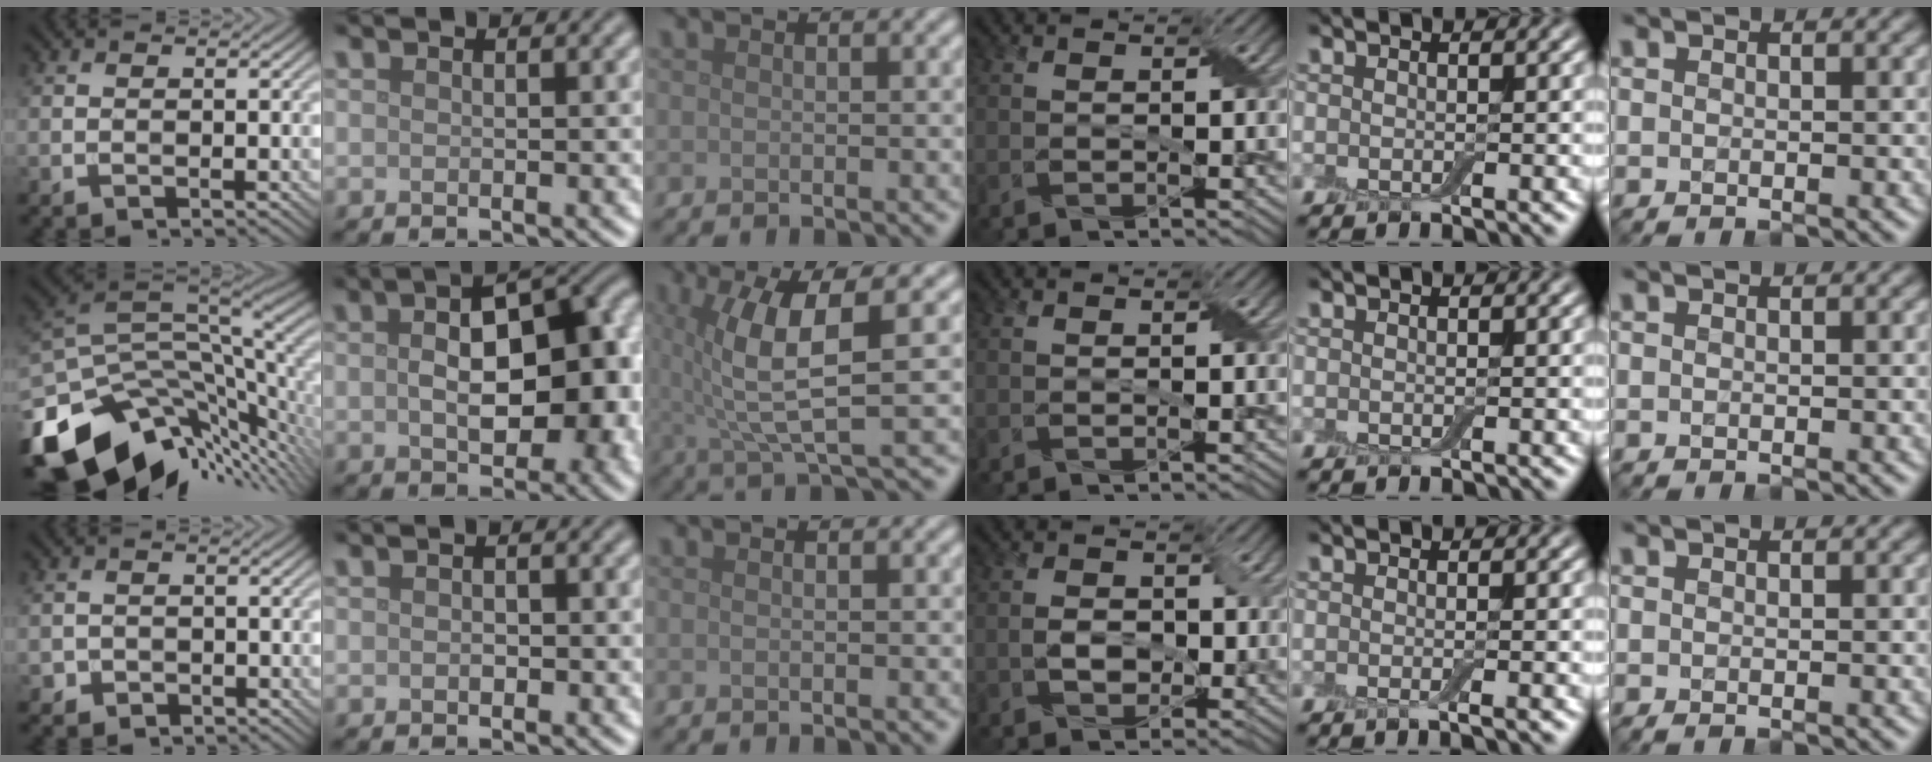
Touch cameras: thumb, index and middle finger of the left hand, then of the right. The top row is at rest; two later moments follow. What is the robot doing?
{"motion": "peel", "object": "aluminum foil"}